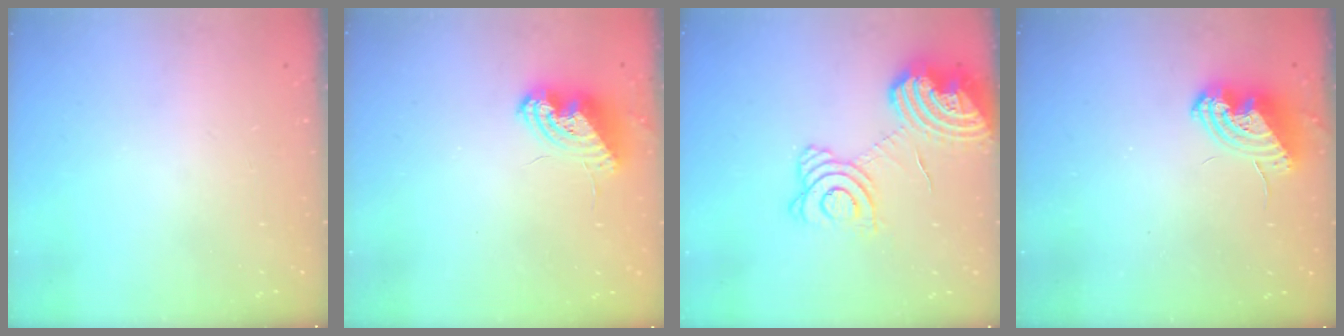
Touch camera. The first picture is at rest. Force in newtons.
{"total": 8.6, "press": 8.6, "slide": 0.9}
{"total": 18.4, "press": 18.2, "slide": 2.6}
{"total": 8.5, "press": 8.4, "slide": 0.8}